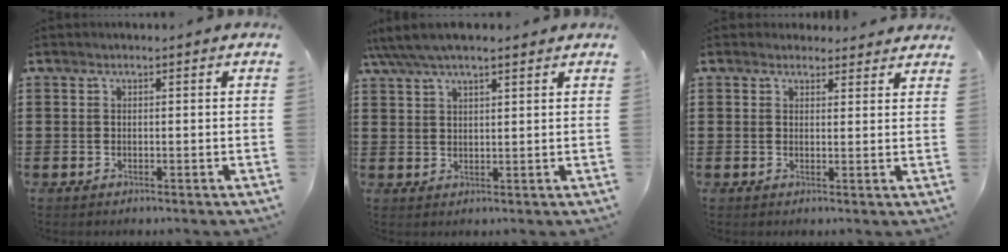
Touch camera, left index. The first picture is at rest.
{"total": 4.7, "force": [3.7, 1.1, 2.6], "torque": [-0.059, 0.001, 0.068]}
{"total": 2.4, "force": [2.3, 0.8, 0.2], "torque": [-0.003, -0.004, 0.042]}